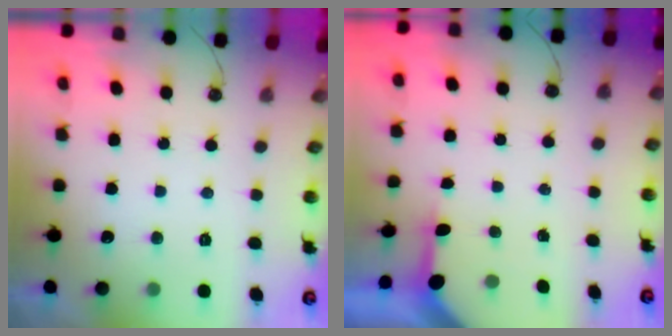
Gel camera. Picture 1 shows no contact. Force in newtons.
{"total": 3.4, "press": 3.4, "slide": 0.3}